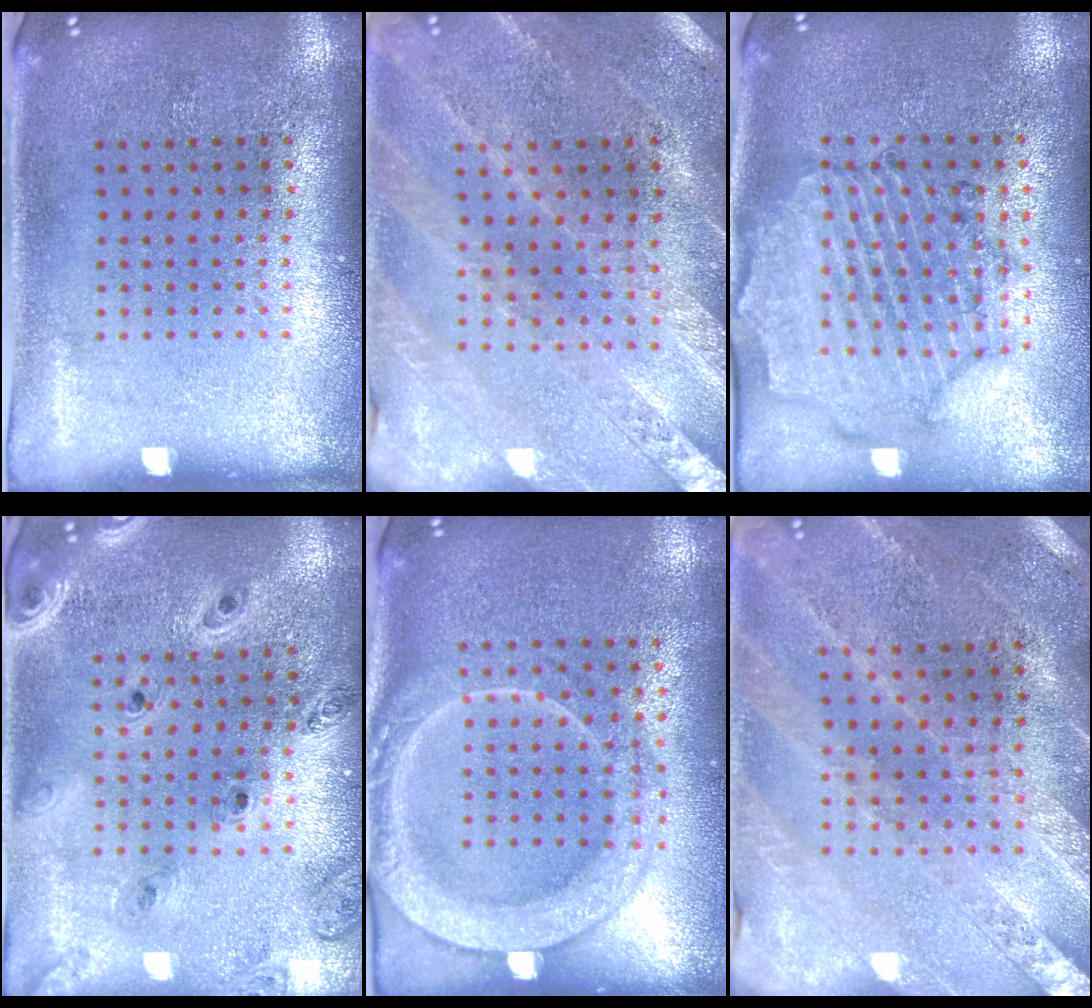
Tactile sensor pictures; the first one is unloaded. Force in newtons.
{"total": 1.0, "press": 1.0, "slide": 0.3}
{"total": 1.7, "press": 1.6, "slide": 0.3}
{"total": 1.4, "press": 1.3, "slide": 0.2}
{"total": 2.3, "press": 2.1, "slide": 0.8}
{"total": 1.0, "press": 1.0, "slide": 0.3}